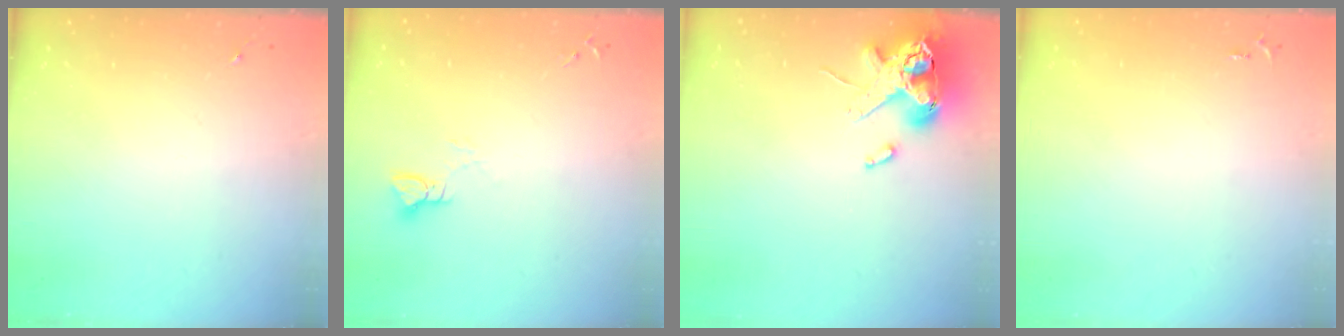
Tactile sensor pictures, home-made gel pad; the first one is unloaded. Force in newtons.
{"total": 3.0, "press": 3.0, "slide": 0.3}
{"total": 12.3, "press": 12.1, "slide": 1.9}
{"total": 2.5, "press": 2.5, "slide": 0.3}